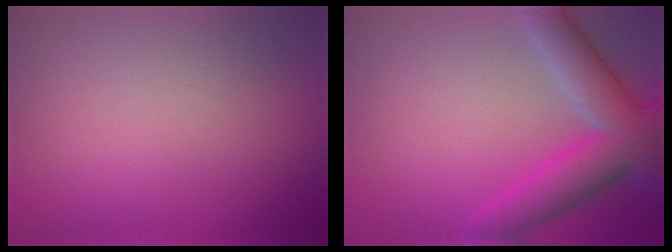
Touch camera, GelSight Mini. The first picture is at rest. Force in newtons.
{"total": 7.5, "press": 7.5, "slide": 0.5}